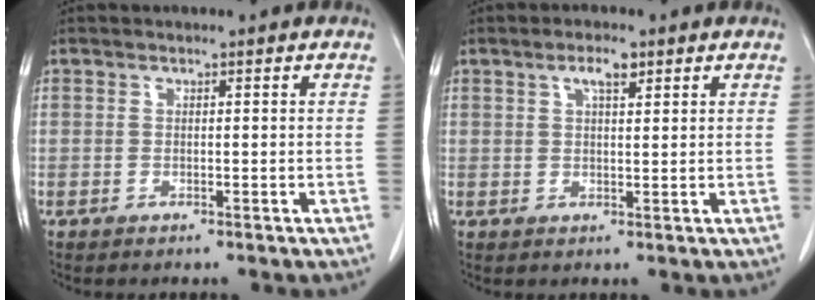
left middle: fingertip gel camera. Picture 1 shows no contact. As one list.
[{"total": 3.0, "force": [1.7, 0.7, 2.3], "torque": [-0.046, 0.004, 0.030]}]